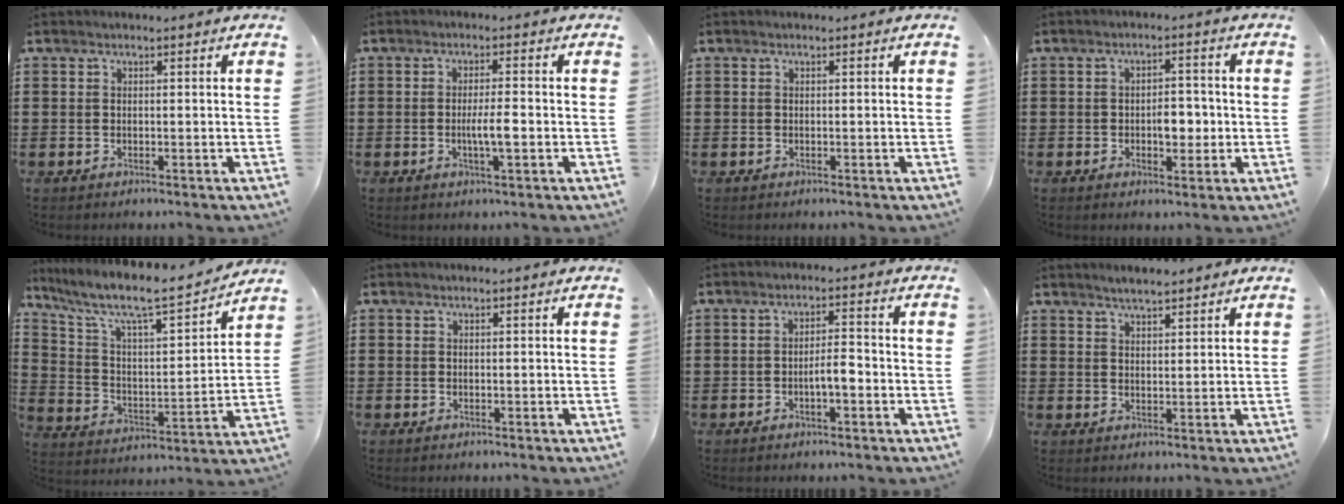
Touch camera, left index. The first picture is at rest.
{"total": 3.9, "force": [-0.5, 0.6, 3.8], "torque": [-0.074, -0.004, -0.012]}
{"total": 0.0}
{"total": 4.3, "force": [-0.7, 2.3, 3.6], "torque": [-0.052, 0.000, -0.019]}
{"total": 7.9, "force": [6.5, 1.4, 4.3], "torque": [-0.116, -0.047, 0.102]}
{"total": 0.0}
{"total": 3.4, "force": [-1.1, 1.0, 3.1], "torque": [-0.055, 0.007, -0.023]}
{"total": 2.4, "force": [2.4, 0.2, 0.6], "torque": [-0.015, 0.001, 0.045]}